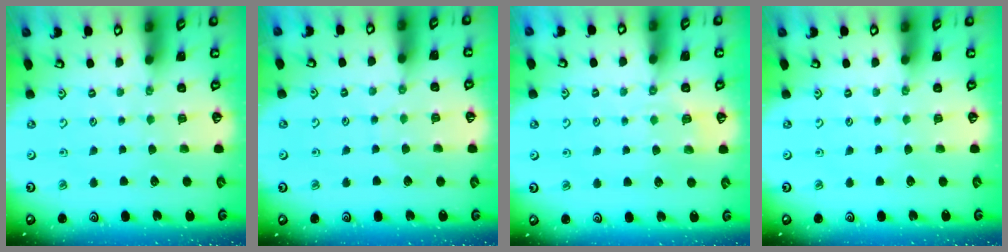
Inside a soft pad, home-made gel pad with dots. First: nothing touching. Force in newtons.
{"total": 3.1, "press": 3.1, "slide": 0.4}
{"total": 2.8, "press": 2.5, "slide": 1.3}
{"total": 0.0}